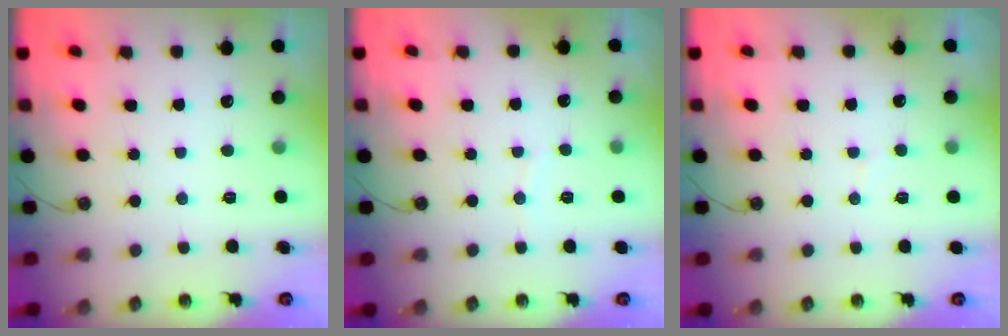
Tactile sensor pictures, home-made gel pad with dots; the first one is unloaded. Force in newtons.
{"total": 2.4, "press": 2.4, "slide": 0.3}
{"total": 5.0, "press": 5.0, "slide": 0.3}